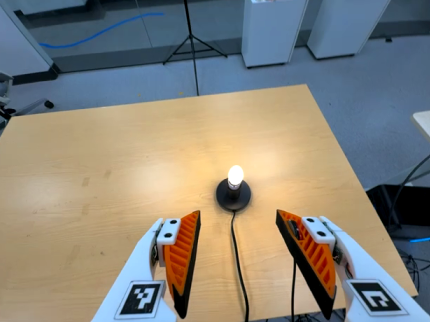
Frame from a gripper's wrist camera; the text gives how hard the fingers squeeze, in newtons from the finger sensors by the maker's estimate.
{"total": 0.0}